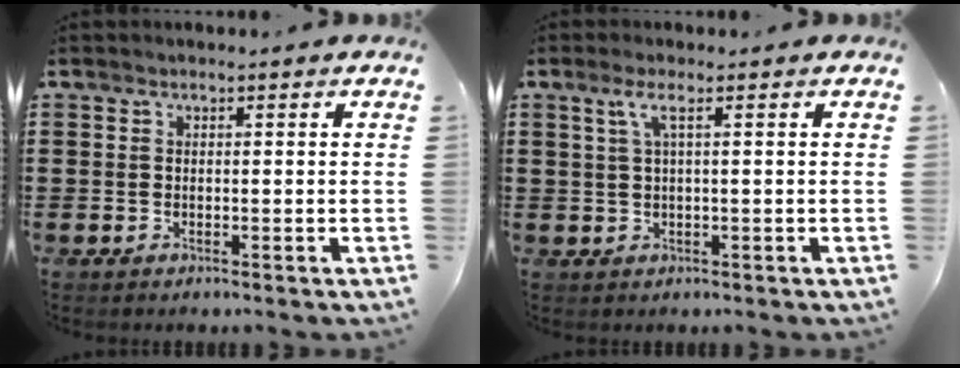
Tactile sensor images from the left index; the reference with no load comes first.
{"total": 2.5, "force": [1.0, 0.1, 2.3], "torque": [-0.050, 0.000, 0.016]}